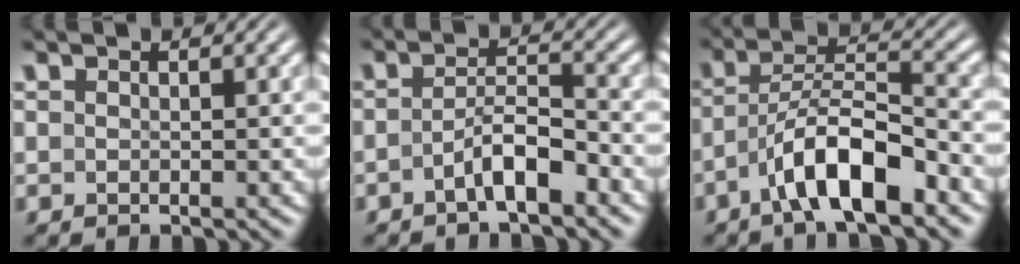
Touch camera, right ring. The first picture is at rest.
{"total": 3.3, "force": [-2.4, 0.8, 2.1], "torque": [-0.032, -0.008, -0.039]}
{"total": 5.5, "force": [-2.6, 2.1, 4.3], "torque": [-0.074, -0.010, -0.039]}